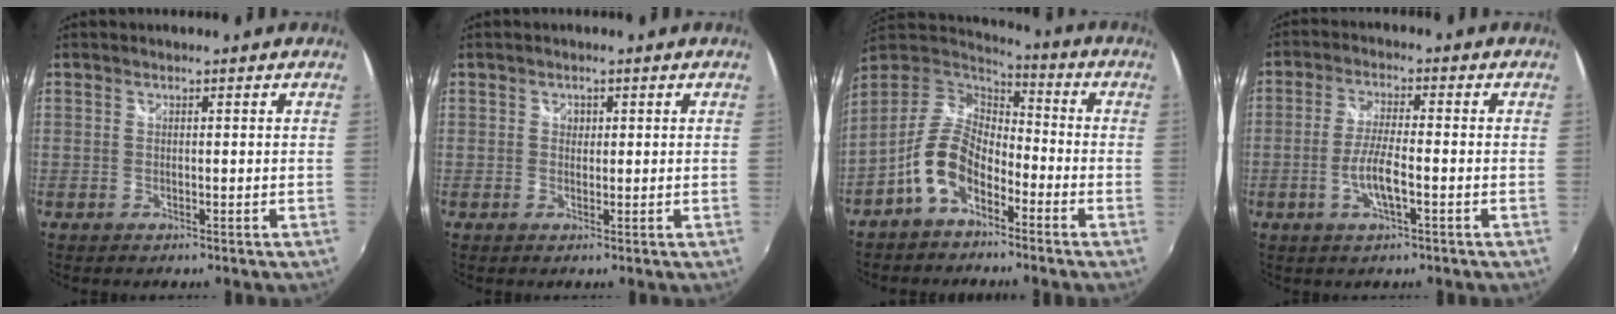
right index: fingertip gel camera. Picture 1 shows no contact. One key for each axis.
{"total": 1.1, "fx": 0.2, "fy": 1.1, "fz": 0.3, "tx": 0.000, "ty": 0.002, "tz": 0.001}
{"total": 11.7, "fx": -5.8, "fy": 6.5, "fz": 7.8, "tx": -0.162, "ty": 0.013, "tz": -0.110}
{"total": 6.1, "fx": -2.2, "fy": 1.0, "fz": 5.6, "tx": -0.114, "ty": -0.003, "tz": -0.041}